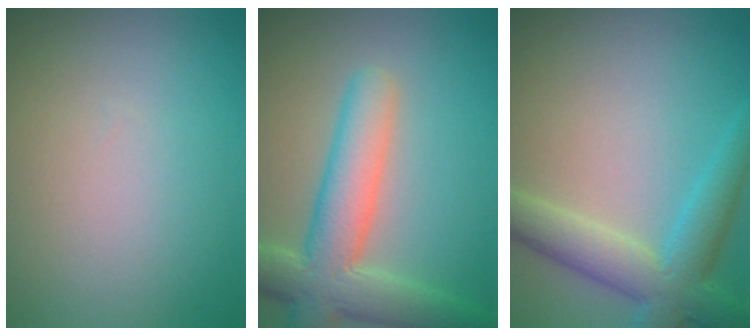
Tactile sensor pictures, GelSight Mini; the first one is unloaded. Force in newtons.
{"total": 7.1, "press": 7.1, "slide": 0.5}
{"total": 5.7, "press": 5.7, "slide": 0.1}